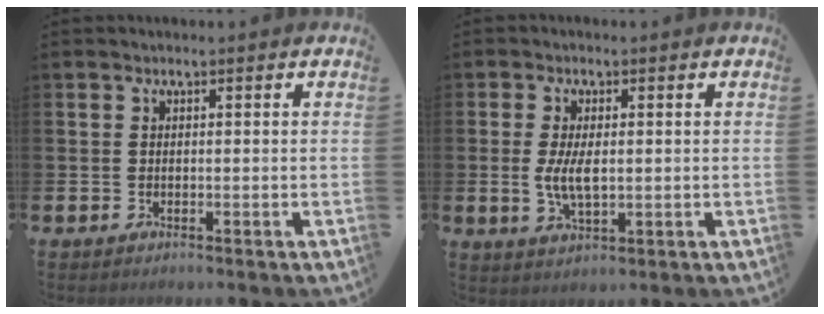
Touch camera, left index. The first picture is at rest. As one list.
[{"total": 4.4, "force": [0.2, 2.0, 3.9], "torque": [-0.066, 0.000, 0.000]}]